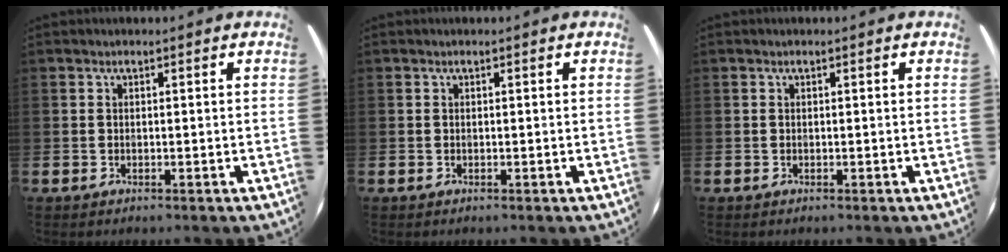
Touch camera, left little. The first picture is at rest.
{"total": 0.0}
{"total": 0.0}